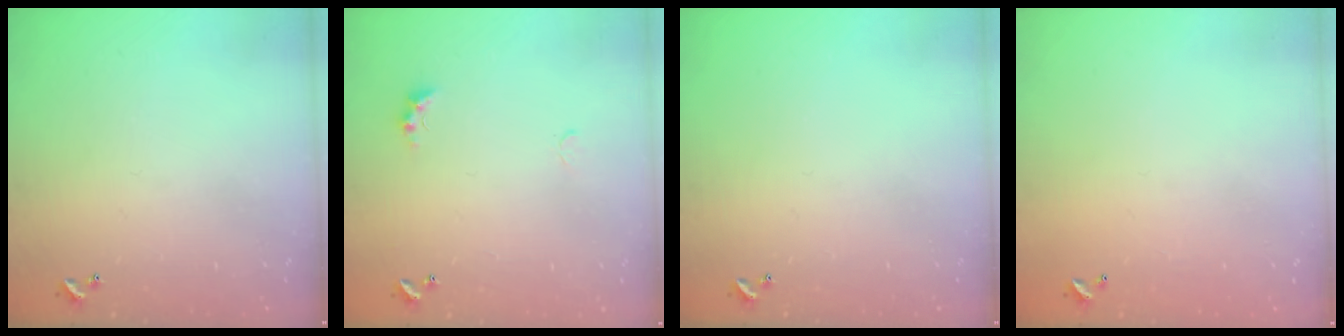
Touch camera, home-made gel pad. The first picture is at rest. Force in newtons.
{"total": 2.3, "press": 2.2, "slide": 0.7}
{"total": 0.0}
{"total": 2.7, "press": 2.7, "slide": 0.1}